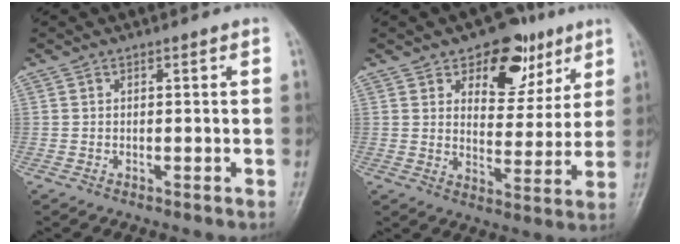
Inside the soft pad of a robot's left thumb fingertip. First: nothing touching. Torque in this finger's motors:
{"motor_torque": [0.05, 0.04, 0.10, -0.07, -0.06]}